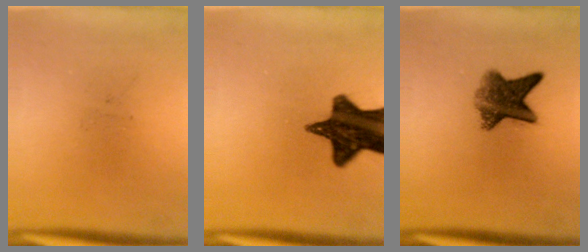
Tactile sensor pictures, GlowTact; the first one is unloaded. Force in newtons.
{"total": 14.3}
{"total": 7.0}